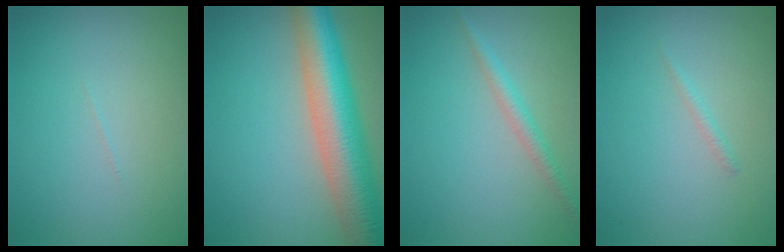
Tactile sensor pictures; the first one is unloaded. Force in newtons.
{"total": 9.8, "press": 9.8, "slide": 0.1}
{"total": 1.6, "press": 1.6, "slide": 0.0}
{"total": 0.6, "press": 0.6, "slide": 0.1}